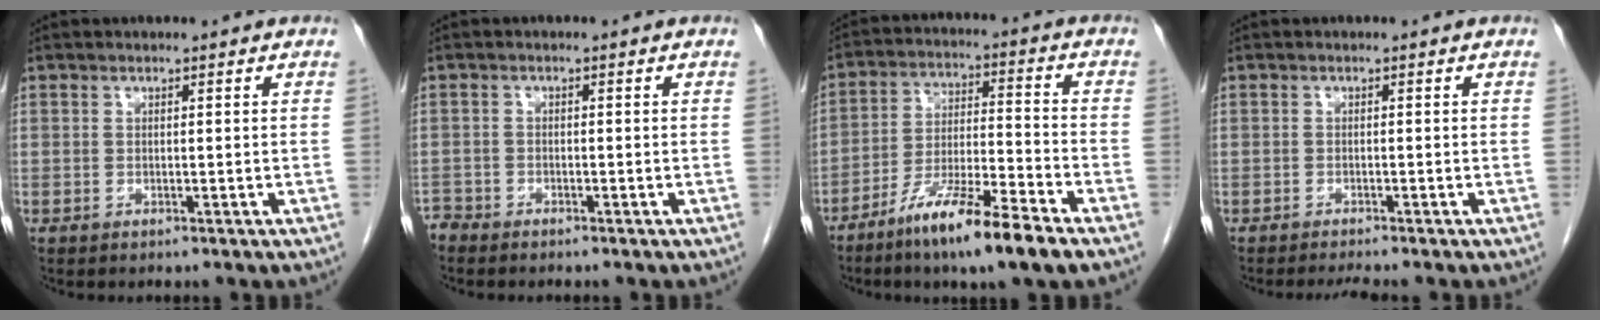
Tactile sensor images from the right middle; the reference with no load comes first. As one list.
[{"total": 1.7, "force": [-1.6, 0.2, -0.3], "torque": [0.007, -0.004, -0.032]}, {"total": 12.6, "force": [-8.2, 0.3, 9.6], "torque": [-0.176, -0.028, -0.151]}, {"total": 2.4, "force": [-2.2, -0.5, 1.0], "torque": [-0.015, -0.007, -0.034]}]